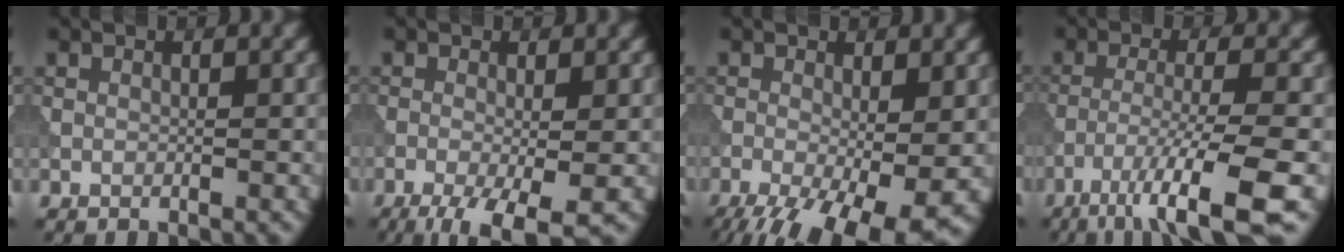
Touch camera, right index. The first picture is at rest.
{"total": 6.3, "force": [-3.2, 1.6, 5.1], "torque": [-0.090, -0.012, -0.053]}
{"total": 11.1, "force": [-4.8, 4.2, 9.1], "torque": [-0.151, -0.031, -0.075]}
{"total": 8.8, "force": [-5.1, 1.3, 7.1], "torque": [-0.109, 0.000, -0.091]}